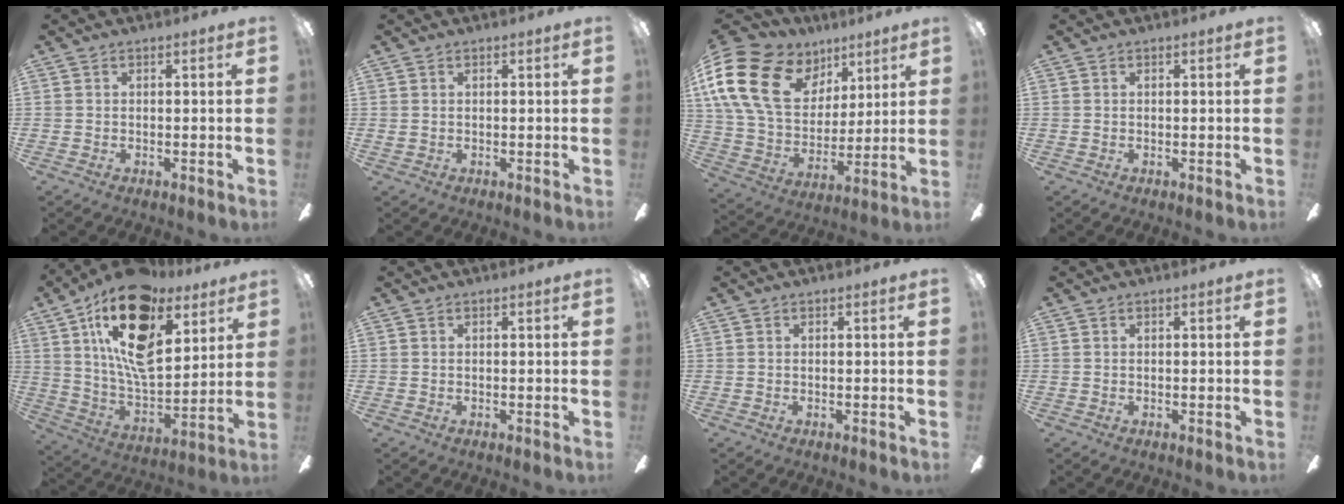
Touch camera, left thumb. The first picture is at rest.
{"total": 0.6, "force": [0.4, 0.4, 0.2], "torque": [-0.004, 0.003, 0.007]}
{"total": 23.1, "force": [10.2, 15.8, 13.4], "torque": [-0.286, -0.035, 0.186]}
{"total": 0.0}
{"total": 22.1, "force": [11.7, 11.3, 15.0], "torque": [-0.272, -0.062, 0.198]}
{"total": 0.0}
{"total": 0.0}
{"total": 0.0}